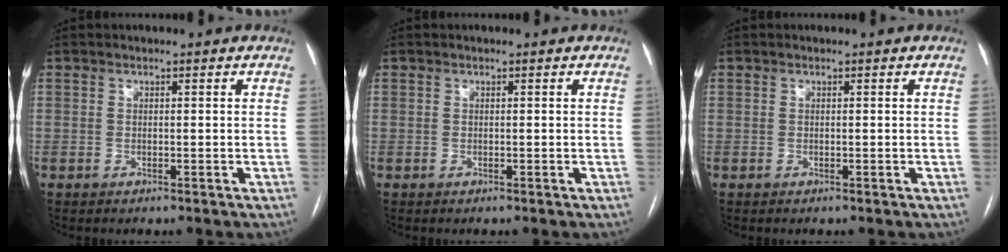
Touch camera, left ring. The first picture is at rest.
{"total": 0.0}
{"total": 0.0}